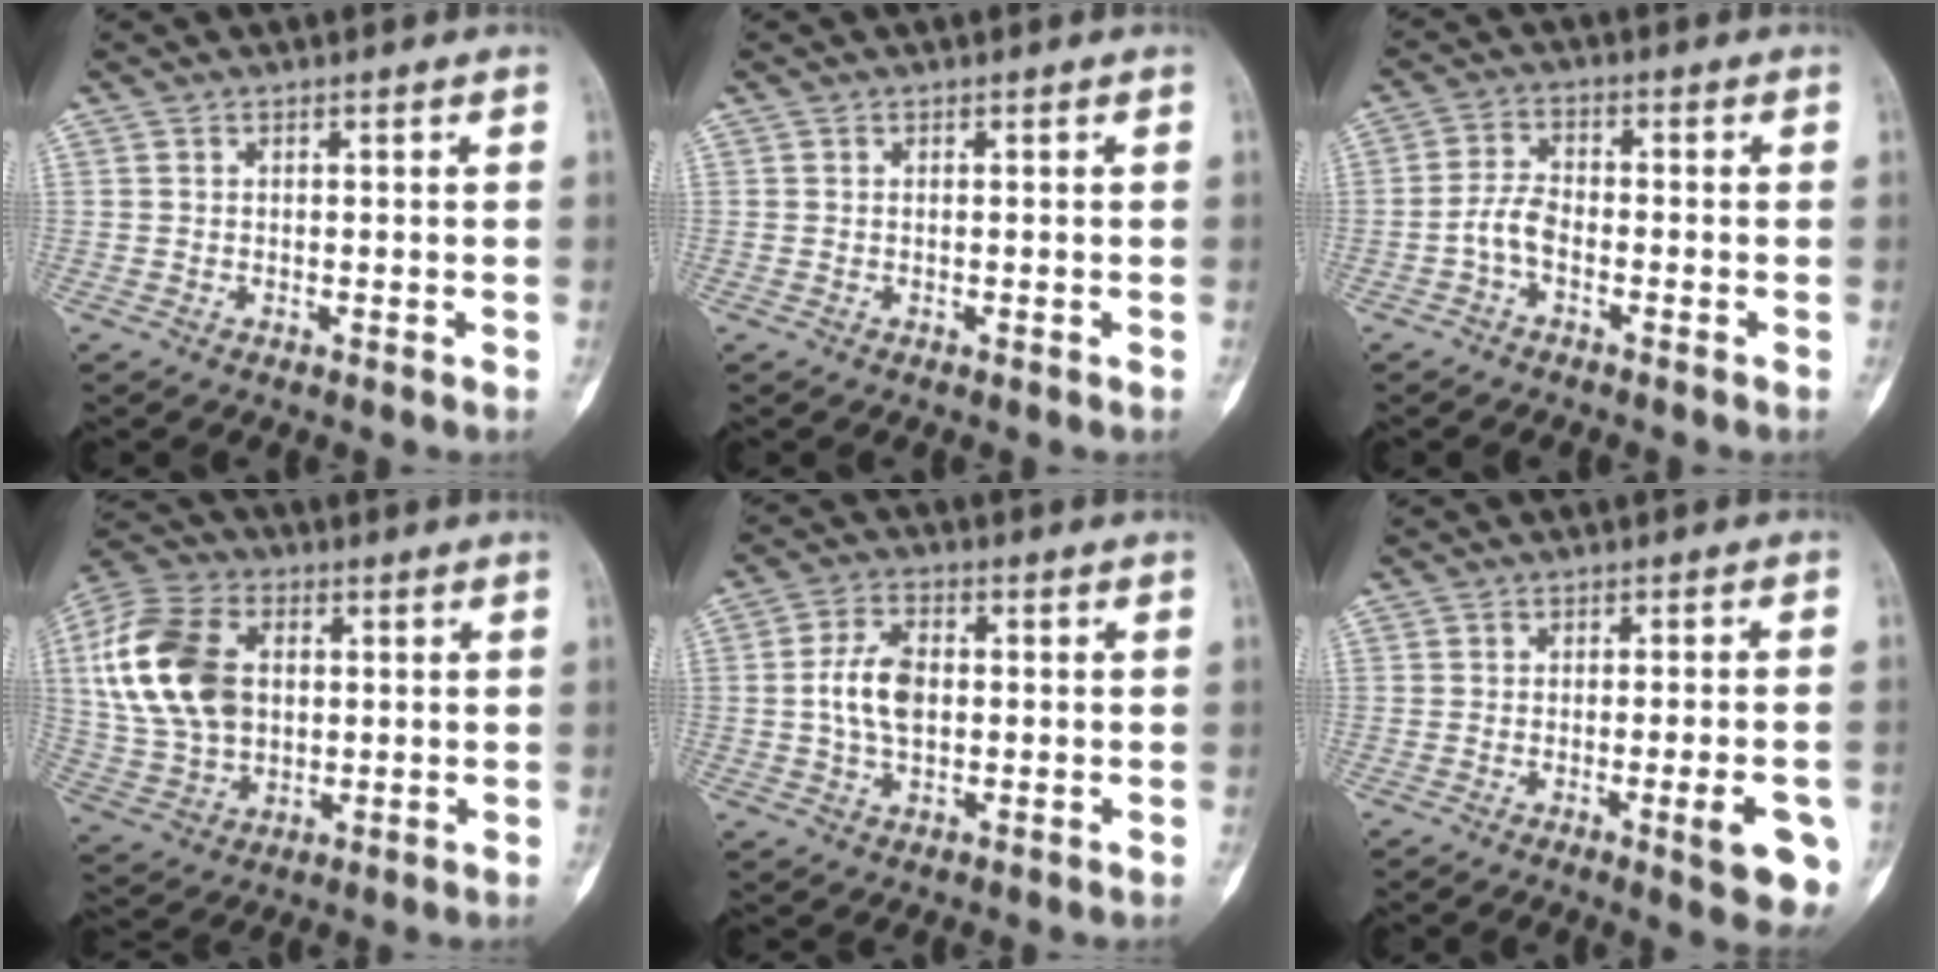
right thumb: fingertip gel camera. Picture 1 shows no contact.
{"total": 0.0}
{"total": 4.0, "force": [-1.8, 2.0, 3.0], "torque": [-0.062, 0.020, -0.041]}
{"total": 18.3, "force": [2.9, 12.7, 12.9], "torque": [-0.246, 0.007, 0.056]}
{"total": 7.8, "force": [0.1, 4.7, 6.3], "torque": [-0.117, 0.010, -0.002]}
{"total": 8.7, "force": [-3.1, 1.7, 8.0], "torque": [-0.088, 0.001, -0.035]}